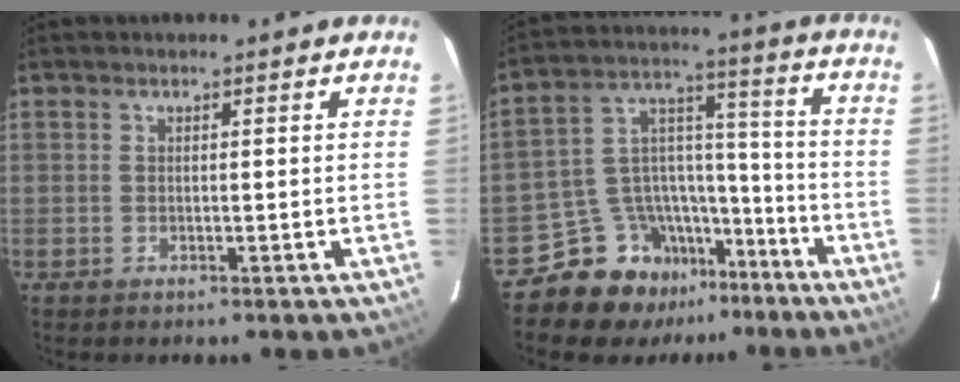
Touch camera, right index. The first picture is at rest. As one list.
[{"total": 13.2, "force": [-10.5, 7.8, 2.2], "torque": [-0.051, 0.068, -0.173]}]